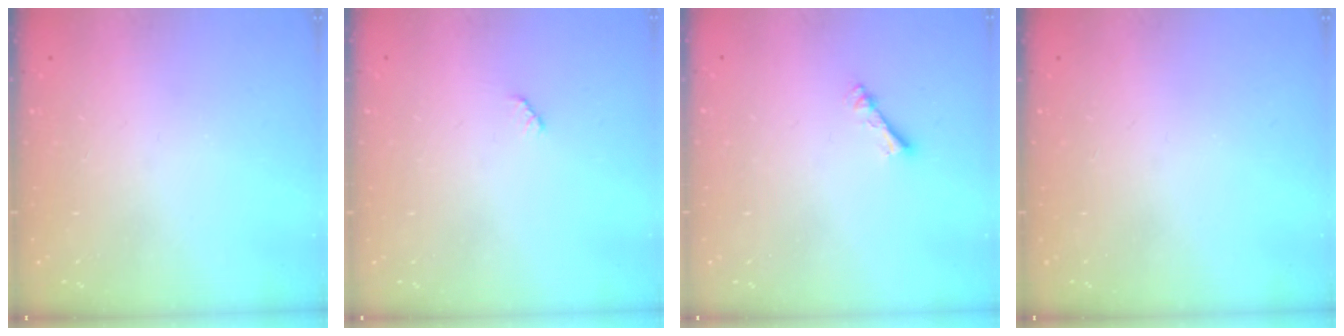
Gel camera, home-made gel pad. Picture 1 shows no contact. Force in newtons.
{"total": 2.5, "press": 2.5, "slide": 0.4}
{"total": 2.4, "press": 2.4, "slide": 0.4}
{"total": 0.0}